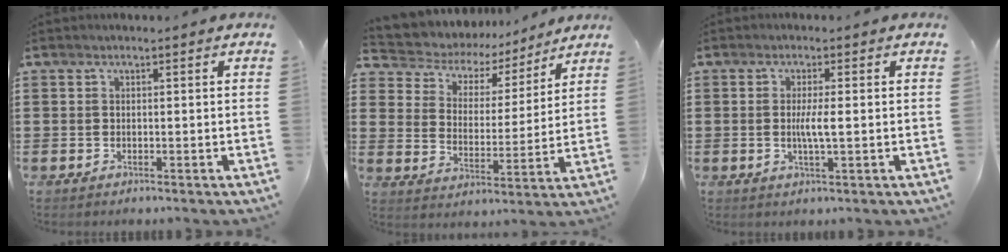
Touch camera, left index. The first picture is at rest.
{"total": 4.5, "force": [3.9, 2.3, 0.4], "torque": [-0.039, -0.029, 0.061]}
{"total": 3.2, "force": [-0.1, 0.3, 3.2], "torque": [-0.066, -0.007, -0.006]}